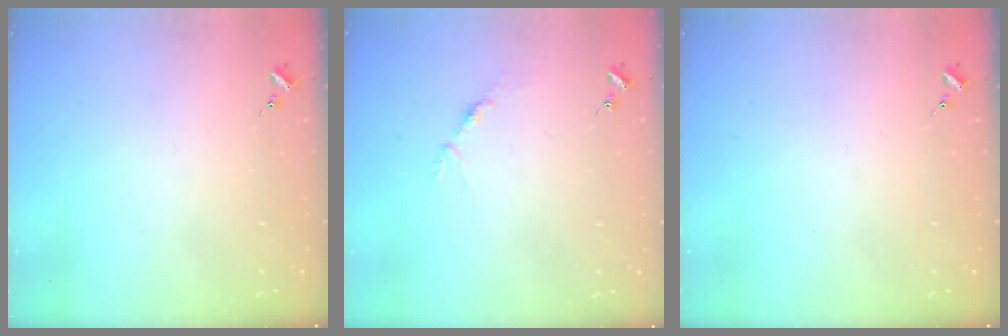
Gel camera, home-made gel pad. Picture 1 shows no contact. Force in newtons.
{"total": 4.0, "press": 3.9, "slide": 0.5}
{"total": 0.0}